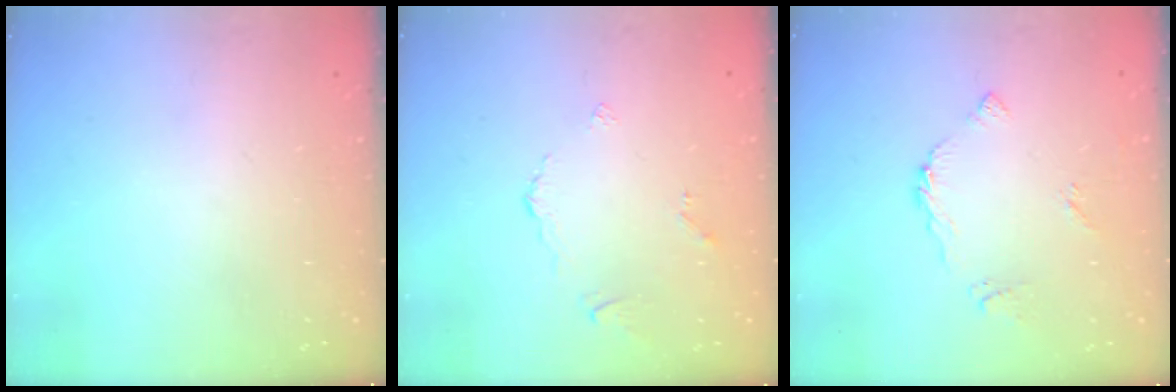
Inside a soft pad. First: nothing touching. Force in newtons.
{"total": 2.6, "press": 2.6, "slide": 0.6}
{"total": 5.1, "press": 5.0, "slide": 0.2}